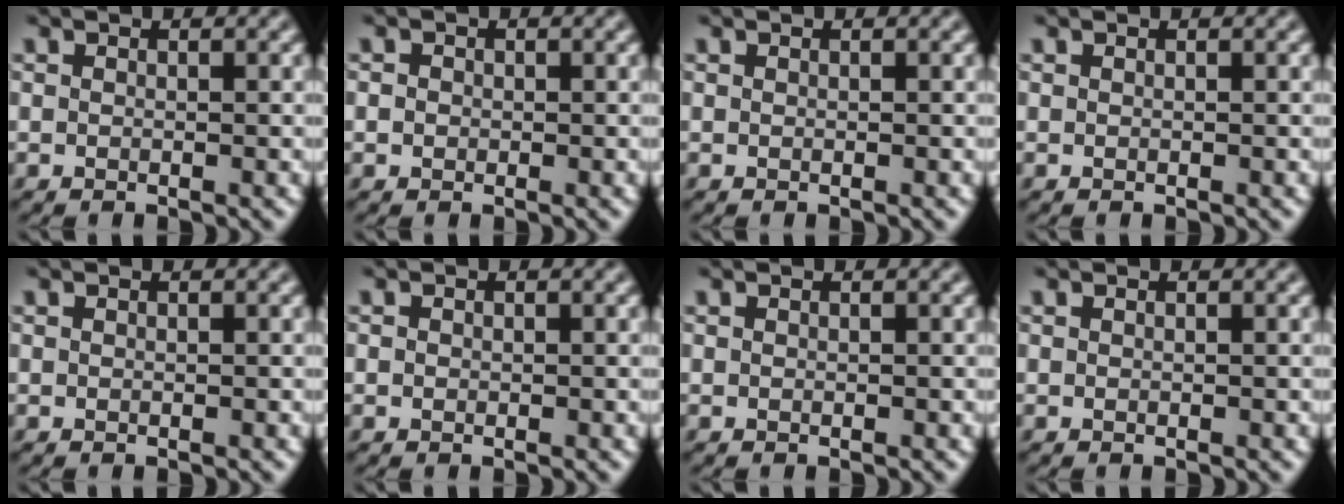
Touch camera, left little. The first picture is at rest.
{"total": 1.8, "force": [0.5, 1.5, 0.8], "torque": [-0.008, 0.012, -0.001]}
{"total": 0.0}
{"total": 0.0}
{"total": 0.0}
{"total": 0.7, "force": [0.2, 0.6, 0.3], "torque": [-0.005, 0.006, 0.004]}
{"total": 0.0}
{"total": 0.0}